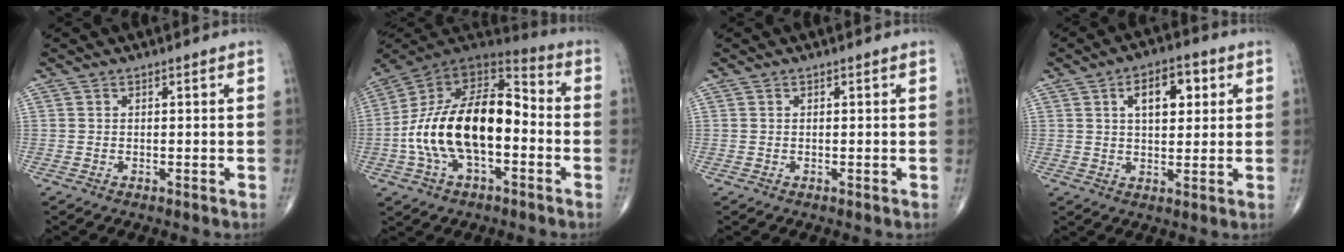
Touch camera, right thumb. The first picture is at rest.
{"total": 22.2, "force": [-3.3, 11.6, 18.7], "torque": [-0.331, 0.042, -0.062]}
{"total": 0.0}
{"total": 8.7, "force": [2.8, 4.6, 6.9], "torque": [-0.074, 0.001, 0.039]}